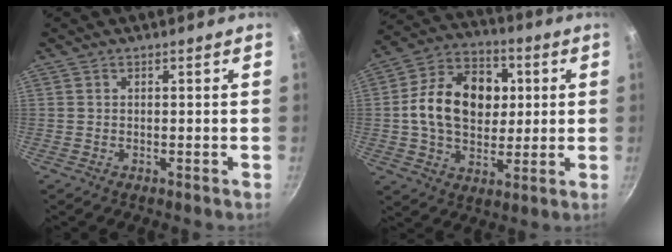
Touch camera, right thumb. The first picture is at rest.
{"total": 17.8, "force": [2.1, 13.0, 12.0], "torque": [-0.163, 0.017, 0.024]}